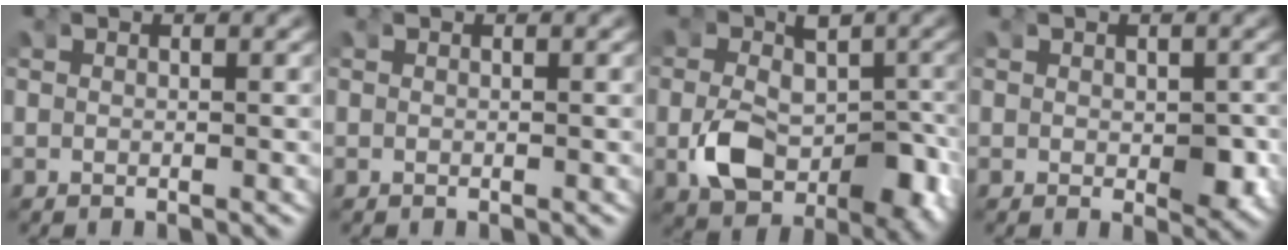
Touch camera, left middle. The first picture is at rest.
{"total": 0.0}
{"total": 7.9, "force": [-2.1, 5.2, 5.5], "torque": [-0.109, -0.035, -0.023]}
{"total": 2.4, "force": [-0.5, 1.5, 1.8], "torque": [-0.022, -0.013, -0.003]}